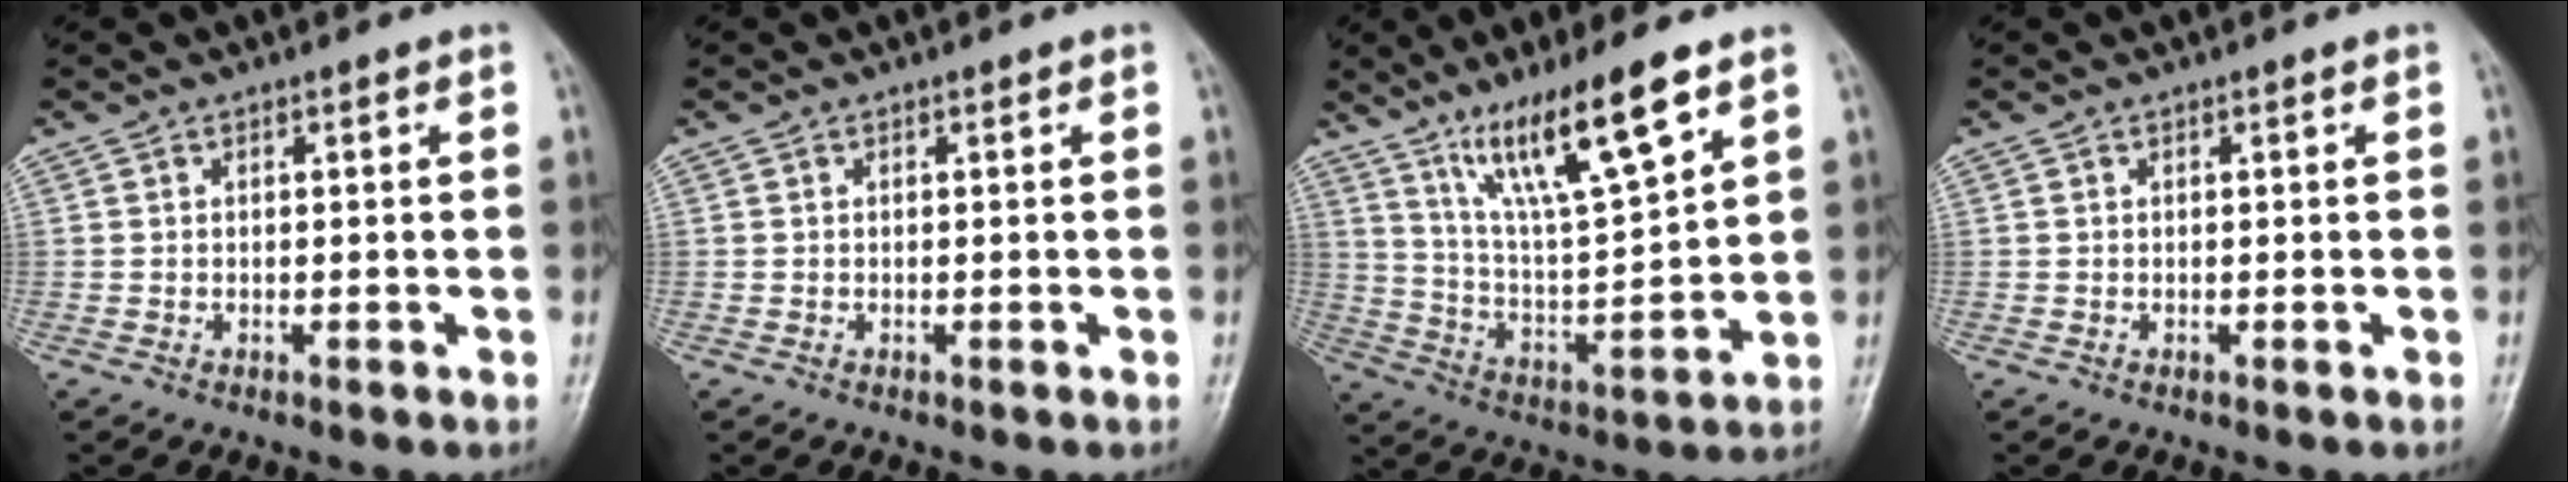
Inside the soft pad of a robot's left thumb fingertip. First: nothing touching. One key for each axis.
{"total": 0.0}
{"total": 15.8, "fx": 9.8, "fy": 2.5, "fz": 12.1, "tx": -0.210, "ty": -0.049, "tz": 0.190}
{"total": 0.0}